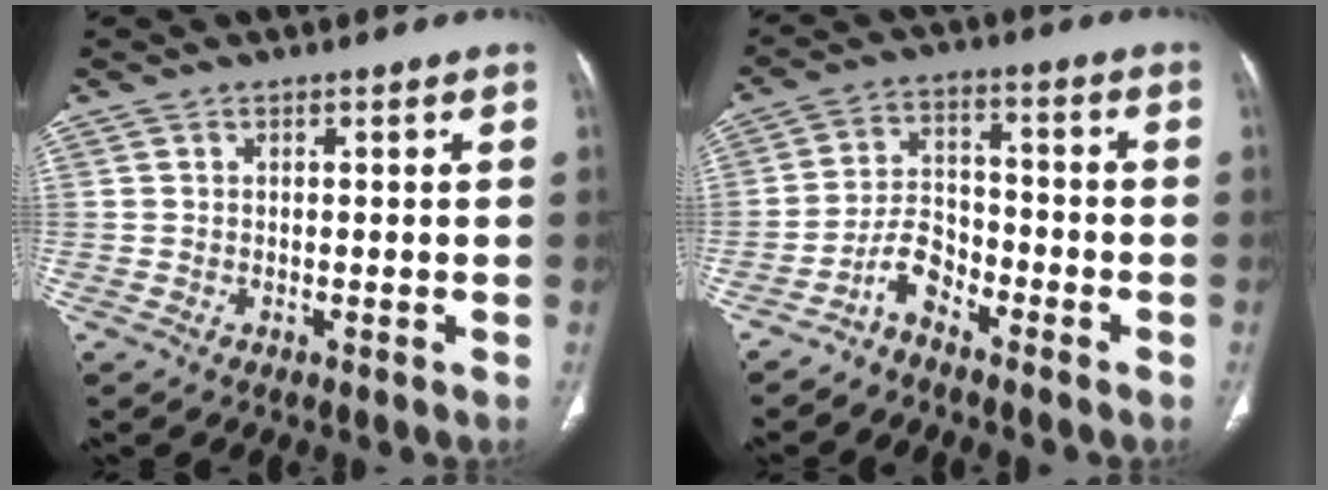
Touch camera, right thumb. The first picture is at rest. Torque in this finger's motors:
{"motor_torque": [-0.40, 0.36, -0.09, 0.23, 0.02]}